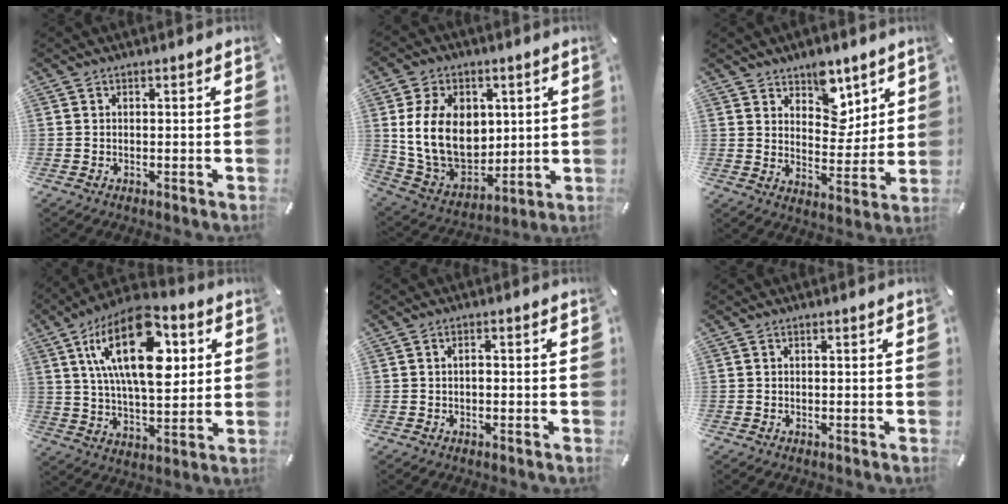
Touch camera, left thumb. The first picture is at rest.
{"total": 17.4, "force": [3.0, 13.3, 10.8], "torque": [-0.227, -0.014, 0.055]}
{"total": 10.0, "force": [6.7, 6.2, 4.1], "torque": [-0.036, -0.047, 0.118]}
{"total": 22.3, "force": [7.9, 11.2, 17.6], "torque": [-0.321, -0.018, 0.123]}
{"total": 1.2, "force": [-0.2, 0.6, 1.0], "torque": [-0.020, 0.002, -0.005]}
{"total": 0.0}